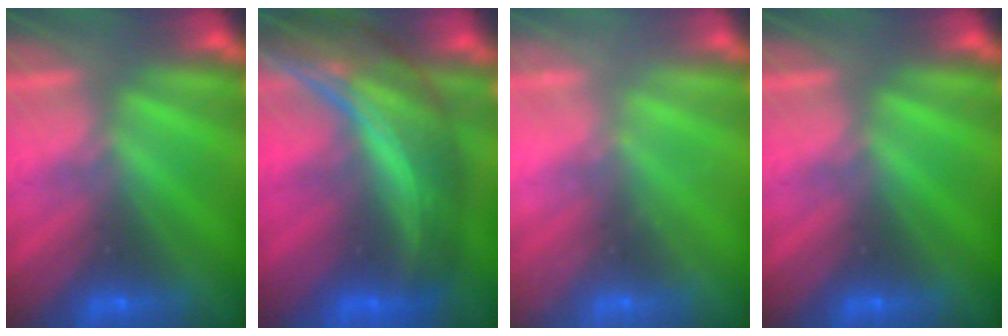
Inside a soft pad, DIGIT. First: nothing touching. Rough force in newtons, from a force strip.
{"total": 7.9}
{"total": 2.0}
{"total": 0.0}